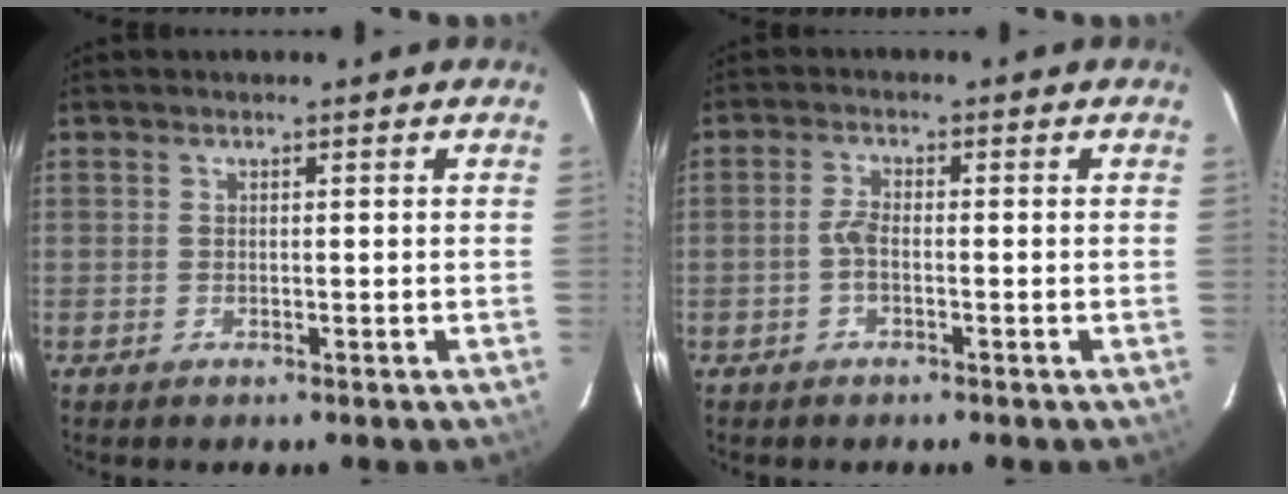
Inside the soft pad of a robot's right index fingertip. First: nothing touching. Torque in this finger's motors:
{"motor_torque": [0.54, -0.13, 0.29, 0.07]}